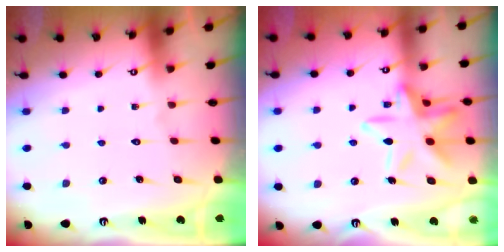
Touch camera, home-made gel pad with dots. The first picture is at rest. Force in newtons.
{"total": 15.5, "press": 15.5, "slide": 1.1}